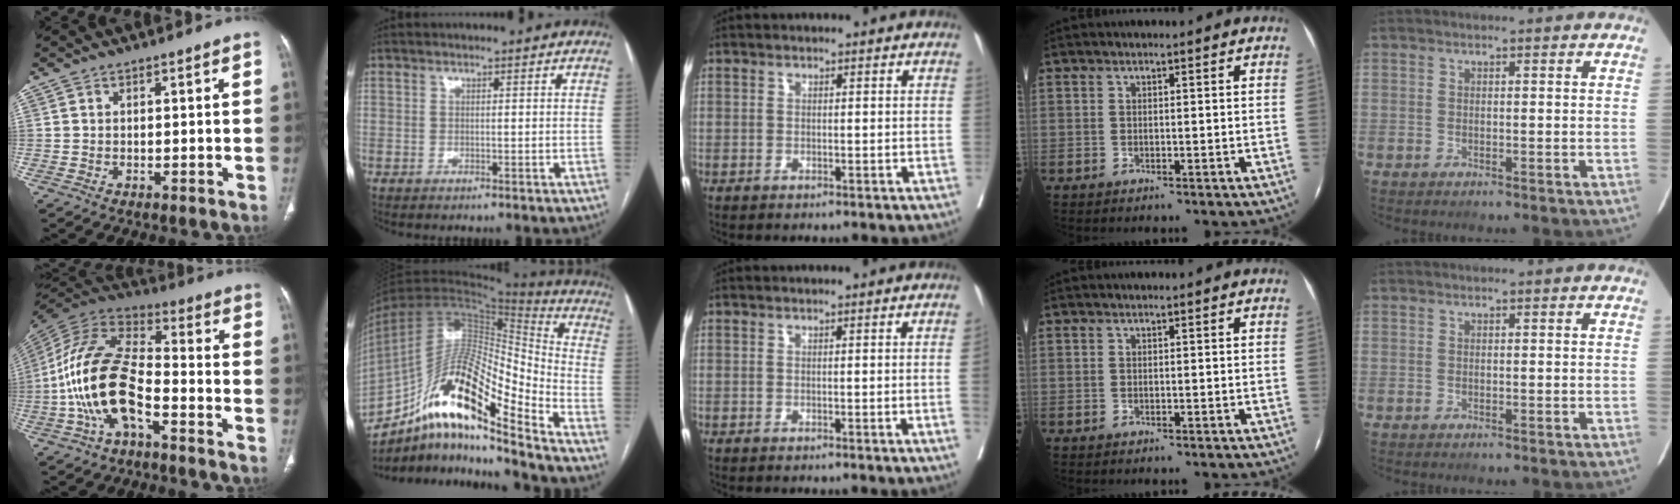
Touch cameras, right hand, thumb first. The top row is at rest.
{"thumb": {"total": 17.6, "force": [-5.8, 8.3, 14.3], "torque": [-0.285, 0.055, -0.112]}, "index": {"total": 21.8, "force": [-14.2, 3.5, 16.1], "torque": [-0.288, 0.012, -0.250]}, "middle": {"total": 1.3, "force": [-0.3, -0.4, 1.2], "torque": [-0.017, -0.001, -0.002]}}